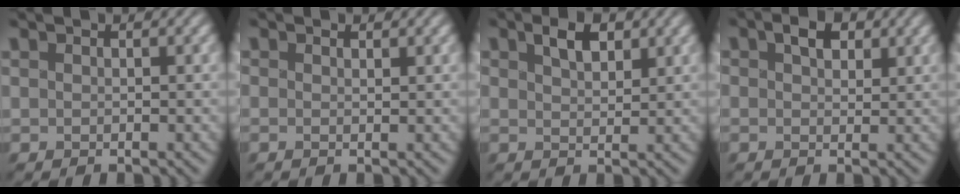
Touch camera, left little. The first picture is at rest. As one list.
[{"total": 0.0}, {"total": 2.5, "force": [1.1, 1.3, 1.9], "torque": [-0.038, -0.001, 0.016]}, {"total": 2.6, "force": [0.9, 1.6, 1.8], "torque": [-0.034, -0.001, 0.007]}]